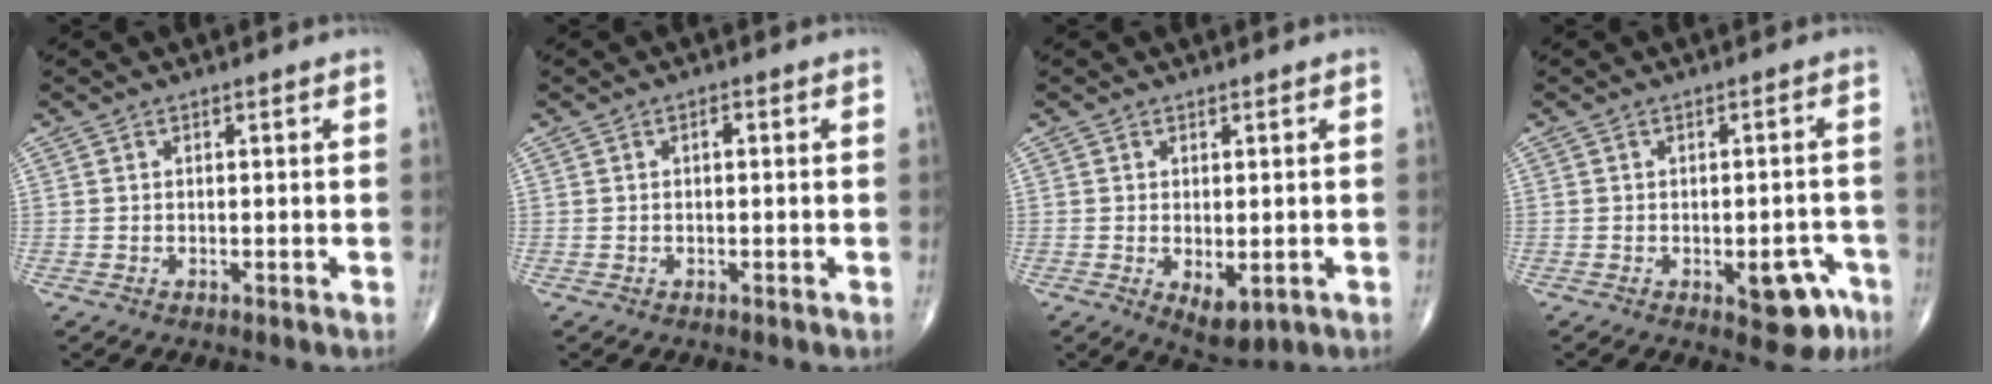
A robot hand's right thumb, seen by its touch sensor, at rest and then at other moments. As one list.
[{"total": 1.0, "force": [0.1, 0.5, 0.8], "torque": [-0.011, 0.005, 0.000]}, {"total": 4.9, "force": [-1.1, 2.5, 4.0], "torque": [-0.055, -0.012, -0.005]}, {"total": 7.6, "force": [-3.4, 3.6, 5.8], "torque": [-0.045, 0.020, -0.034]}]